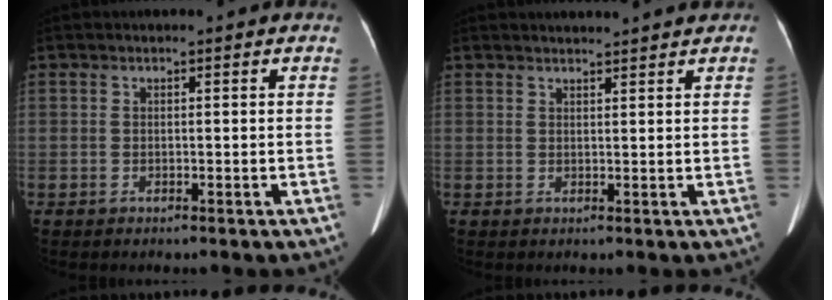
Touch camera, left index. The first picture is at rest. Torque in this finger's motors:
{"motor_torque": [0.10, 0.10, -0.02, -0.01]}